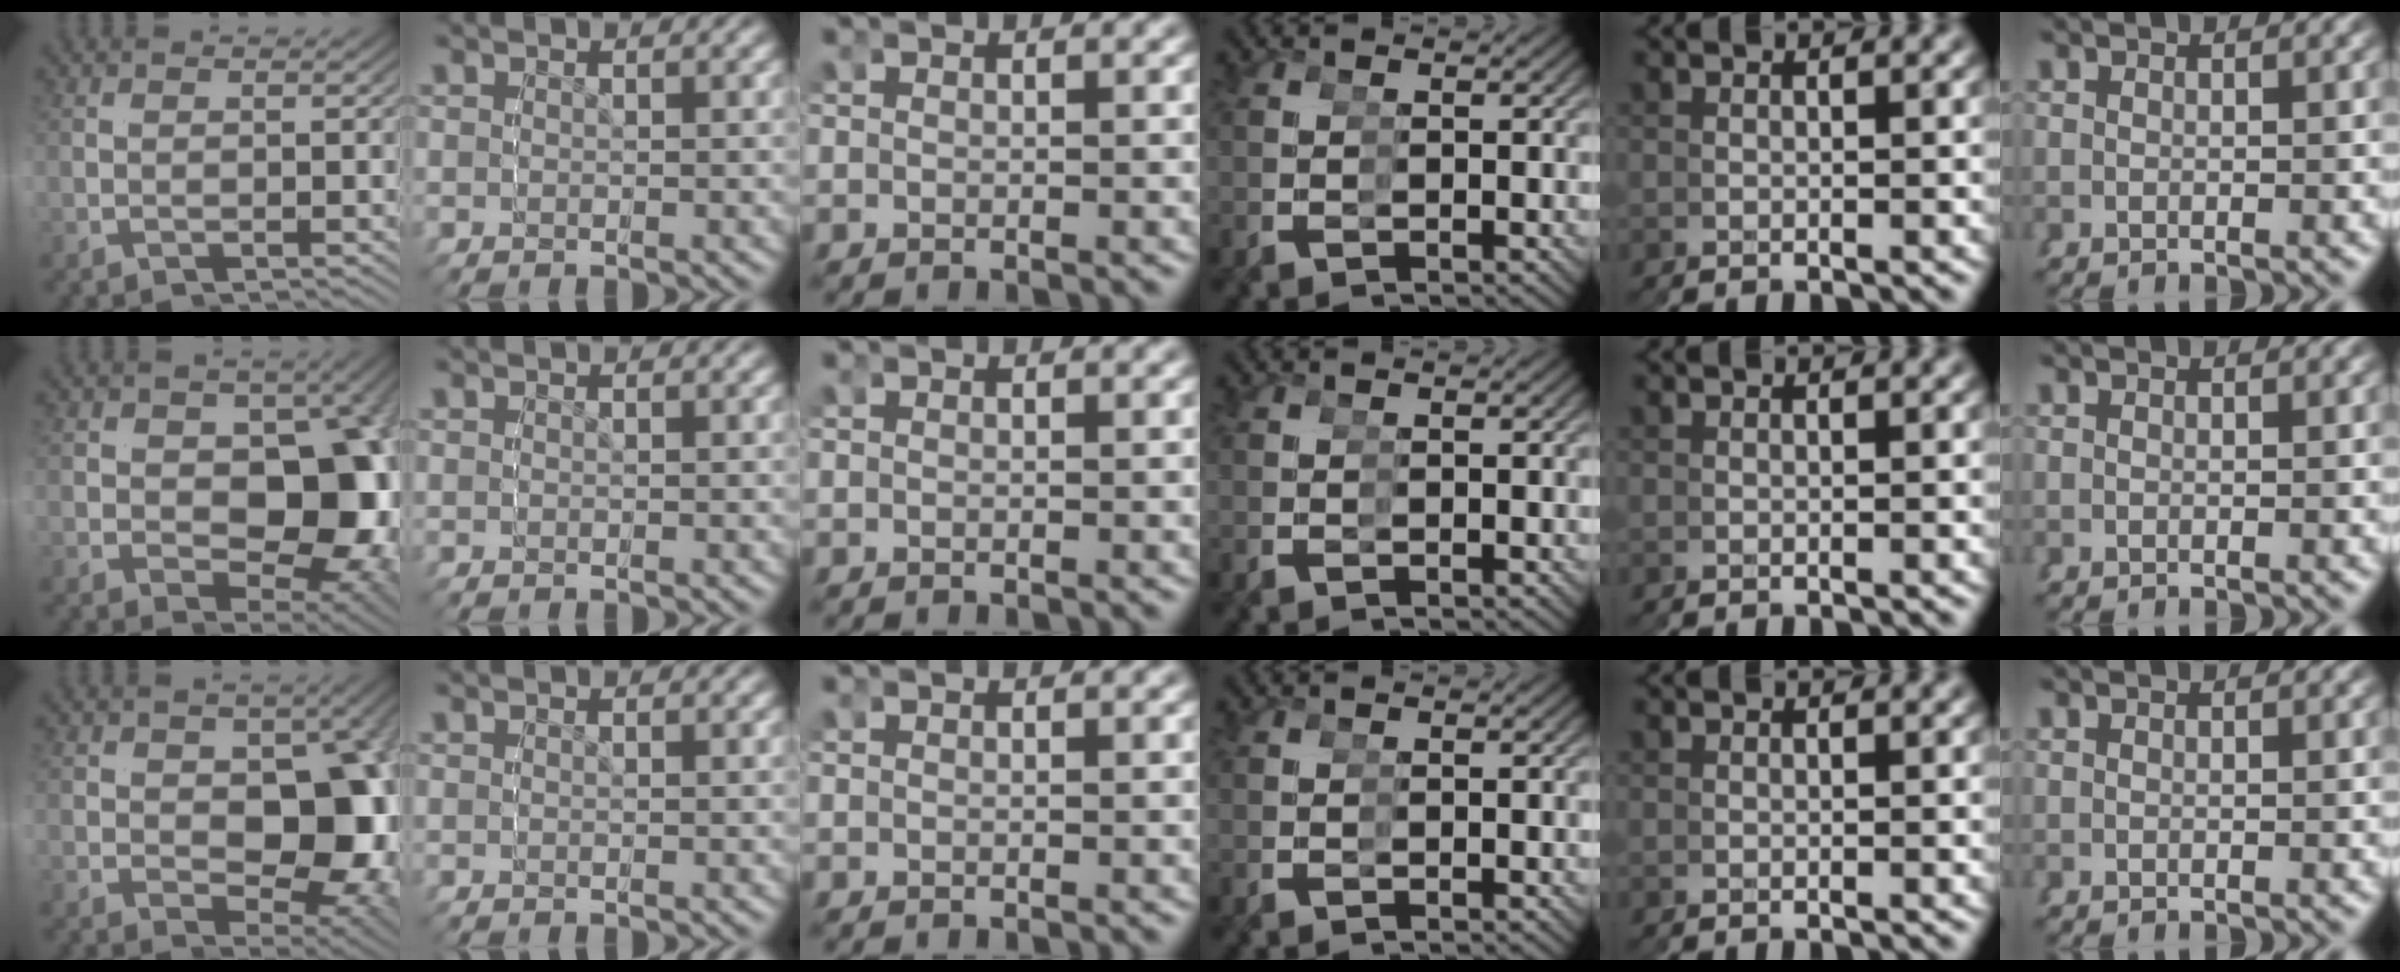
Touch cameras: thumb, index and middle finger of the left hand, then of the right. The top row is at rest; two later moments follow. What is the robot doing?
{"motion": "grasp_and_lifting", "object": "condiment"}